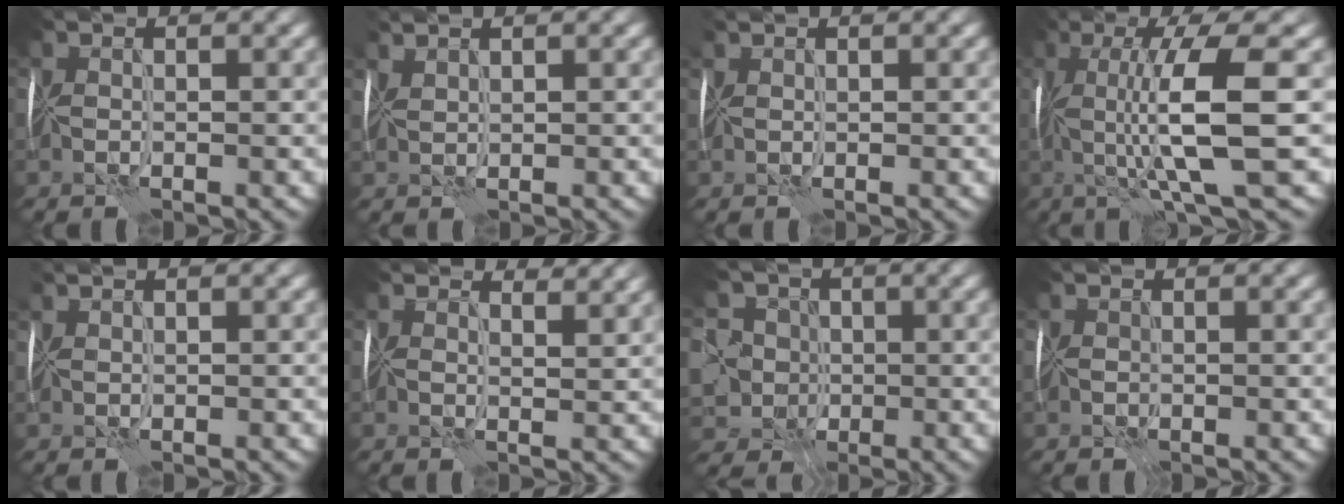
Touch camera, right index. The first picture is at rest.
{"total": 1.9, "force": [1.8, 0.5, 0.5], "torque": [-0.008, 0.021, 0.019]}
{"total": 0.9, "force": [0.8, 0.3, 0.3], "torque": [0.004, 0.007, 0.009]}
{"total": 7.4, "force": [-0.5, 1.2, 7.3], "torque": [-0.126, 0.019, 0.004]}
{"total": 1.3, "force": [1.1, 0.5, 0.4], "torque": [0.001, 0.013, 0.011]}
{"total": 4.6, "force": [3.9, 1.7, 1.7], "torque": [-0.017, 0.026, 0.035]}
{"total": 5.8, "force": [-0.8, 5.7, 0.9], "torque": [-0.035, 0.026, -0.032]}
{"total": 1.5, "force": [-0.1, -0.3, -1.4], "torque": [0.013, 0.010, 0.007]}